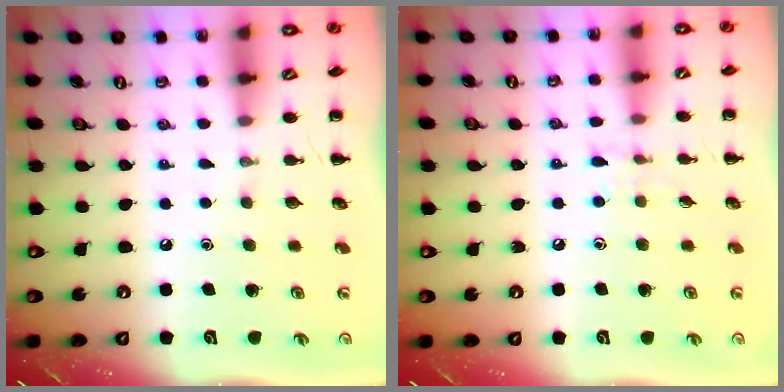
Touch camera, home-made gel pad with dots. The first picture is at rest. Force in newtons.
{"total": 4.9, "press": 4.5, "slide": 1.8}